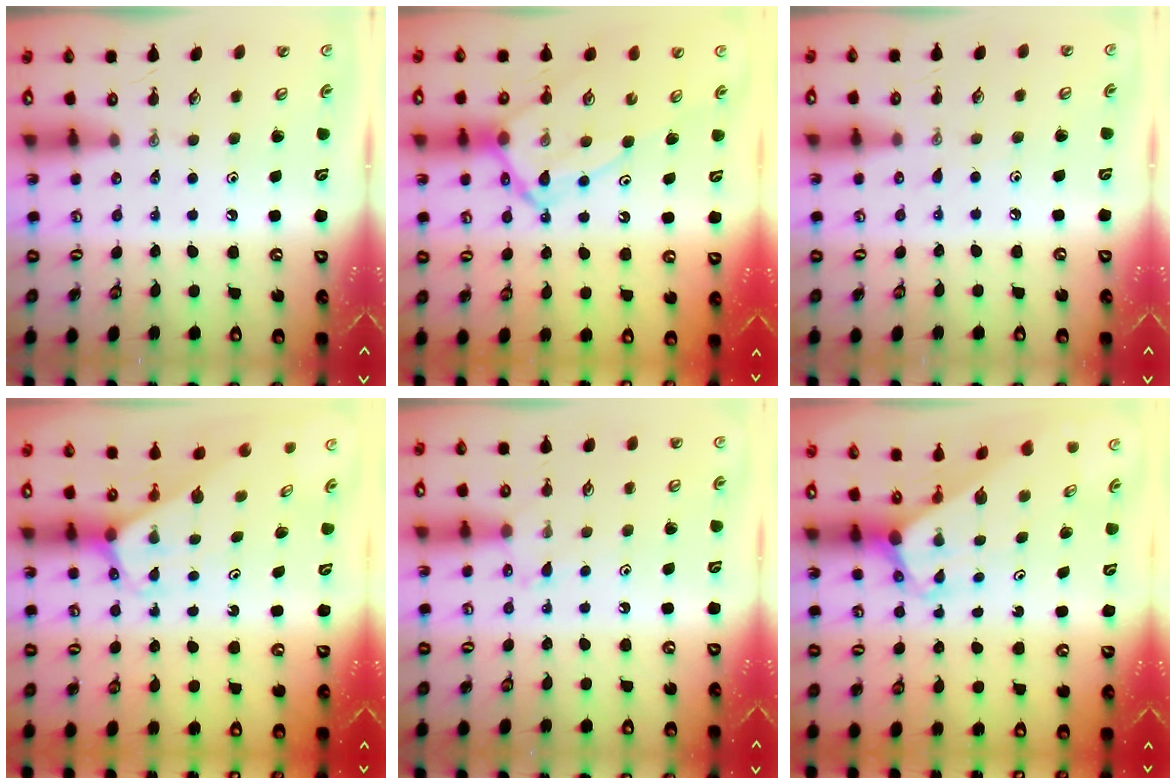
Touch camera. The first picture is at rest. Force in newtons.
{"total": 12.8, "press": 12.8, "slide": 0.9}
{"total": 3.0, "press": 3.0, "slide": 0.3}
{"total": 2.4, "press": 2.4, "slide": 0.2}
{"total": 5.8, "press": 5.7, "slide": 0.7}
{"total": 3.5, "press": 3.5, "slide": 0.1}